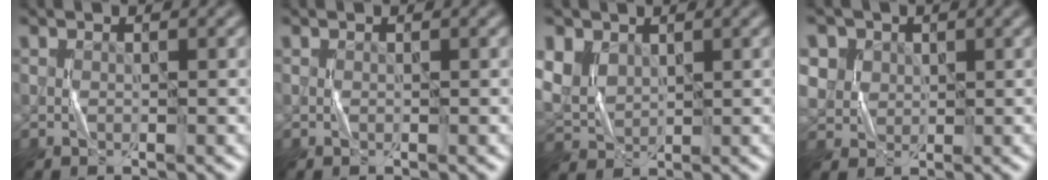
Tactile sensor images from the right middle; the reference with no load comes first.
{"total": 0.0}
{"total": 4.1, "force": [1.8, 3.1, 2.0], "torque": [-0.056, -0.002, 0.039]}
{"total": 4.8, "force": [2.2, 4.0, 1.5], "torque": [-0.052, 0.006, 0.042]}